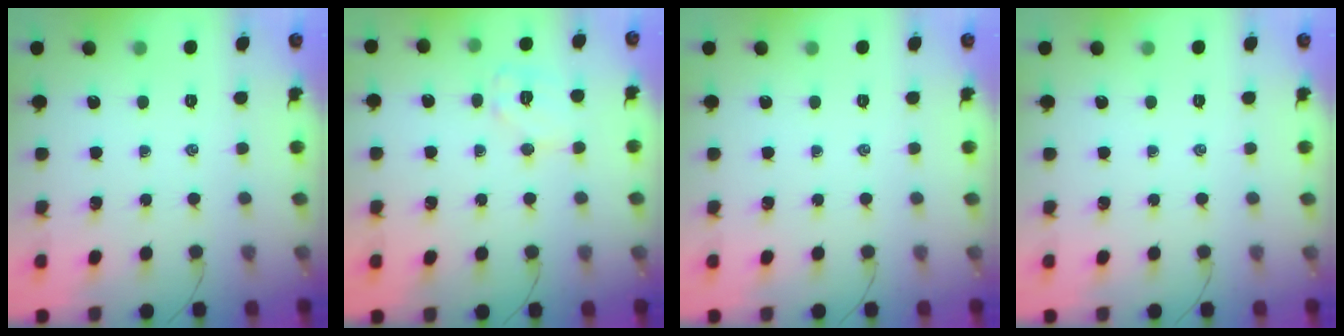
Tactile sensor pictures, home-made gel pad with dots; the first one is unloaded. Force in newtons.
{"total": 8.7, "press": 8.6, "slide": 0.5}
{"total": 0.0}
{"total": 0.0}